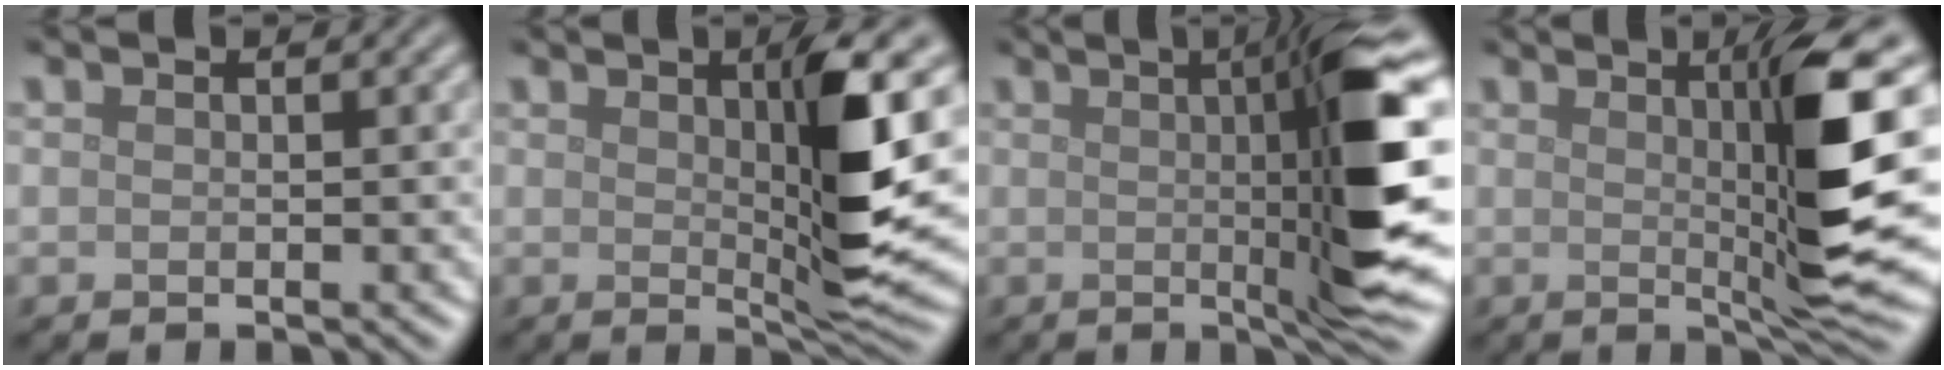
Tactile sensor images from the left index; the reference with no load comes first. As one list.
[{"total": 6.8, "force": [1.2, 0.9, 6.6], "torque": [-0.106, -0.013, 0.029]}, {"total": 11.5, "force": [0.7, 1.6, 11.4], "torque": [-0.145, 0.003, 0.015]}, {"total": 9.3, "force": [1.3, 1.1, 9.1], "torque": [-0.127, -0.003, 0.030]}]